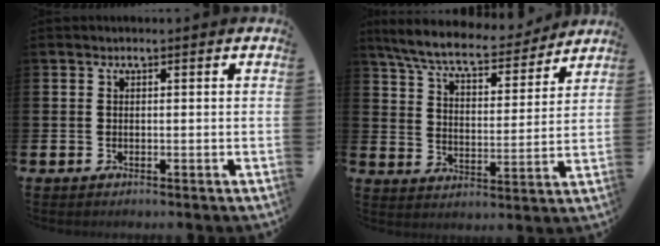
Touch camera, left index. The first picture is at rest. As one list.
[{"total": 7.9, "force": [7.4, 1.1, 2.7], "torque": [-0.087, -0.047, 0.127]}]